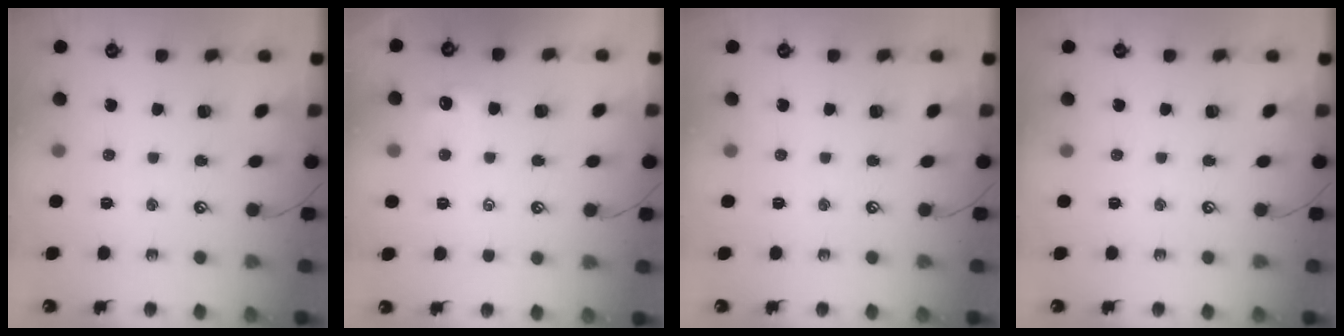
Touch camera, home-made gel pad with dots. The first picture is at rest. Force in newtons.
{"total": 0.9, "press": 0.8, "slide": 0.4}
{"total": 0.0}
{"total": 0.0}